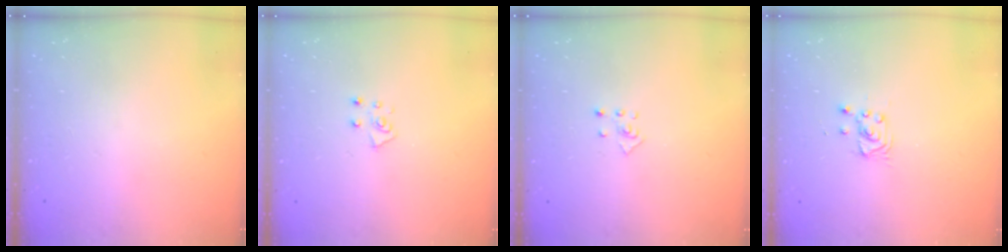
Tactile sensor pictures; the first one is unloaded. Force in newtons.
{"total": 5.3, "press": 5.3, "slide": 0.5}
{"total": 3.9, "press": 3.9, "slide": 0.2}
{"total": 2.9, "press": 2.9, "slide": 0.4}